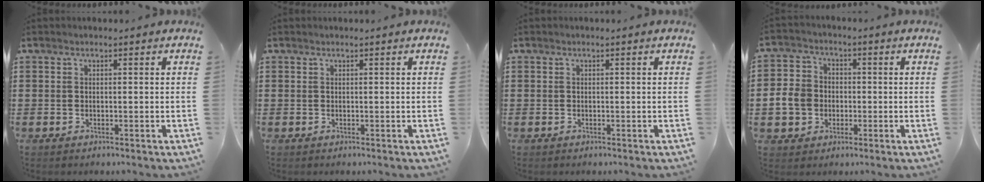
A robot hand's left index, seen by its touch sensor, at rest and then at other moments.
{"total": 0.0}
{"total": 0.0}
{"total": 6.2, "force": [-1.1, 5.5, 2.6], "torque": [-0.089, 0.007, -0.027]}